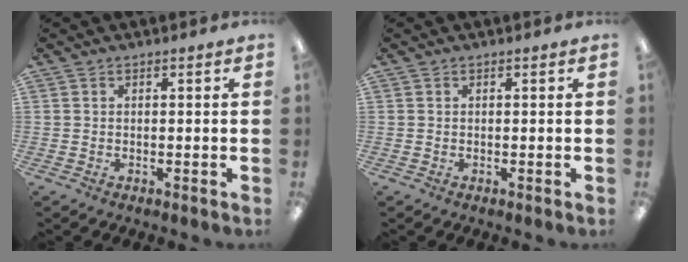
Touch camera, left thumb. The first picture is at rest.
{"total": 0.0}